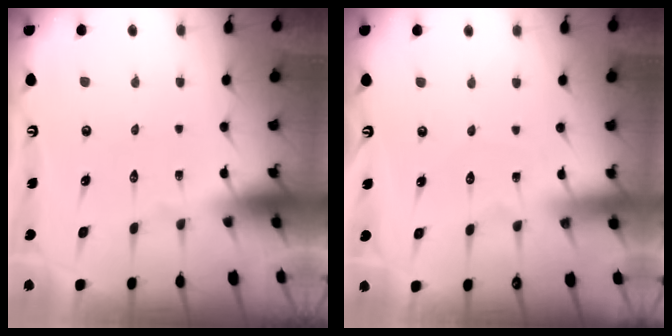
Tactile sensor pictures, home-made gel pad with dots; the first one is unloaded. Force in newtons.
{"total": 3.3, "press": 3.2, "slide": 0.4}